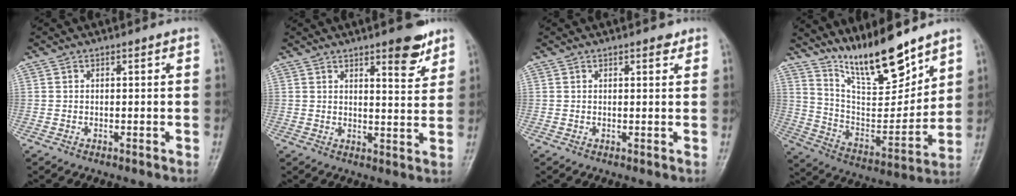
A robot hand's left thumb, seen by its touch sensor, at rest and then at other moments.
{"total": 6.9, "force": [4.6, 2.0, 4.8], "torque": [-0.050, -0.031, 0.061]}
{"total": 1.5, "force": [1.0, 0.7, 0.9], "torque": [-0.005, -0.004, 0.011]}
{"total": 16.0, "force": [12.8, 3.9, 8.7], "torque": [-0.111, -0.086, 0.240]}